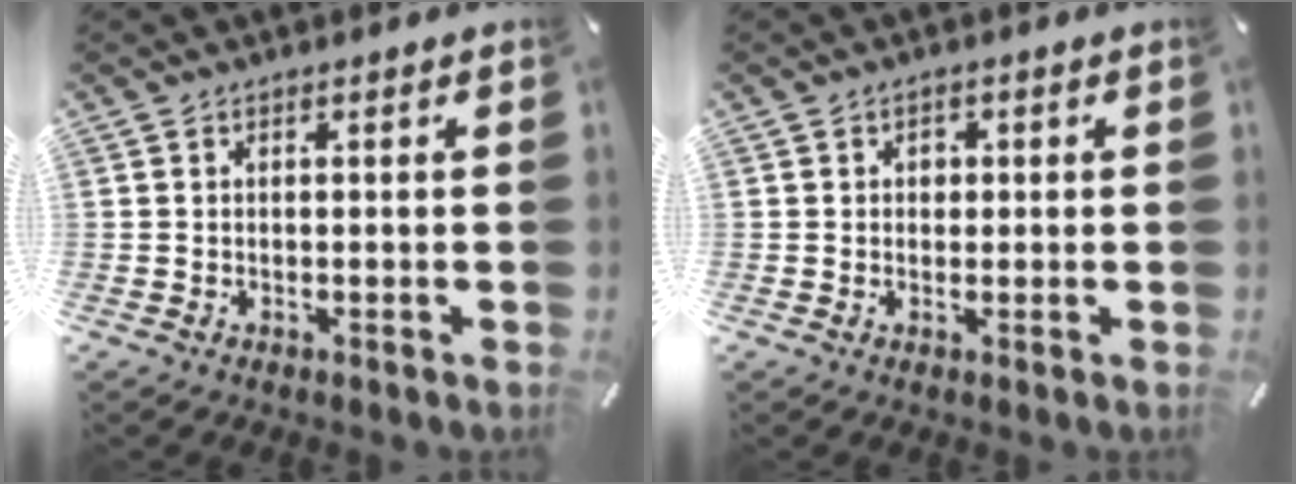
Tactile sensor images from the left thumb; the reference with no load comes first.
{"total": 1.7, "force": [0.1, 1.5, 0.8], "torque": [-0.001, 0.000, -0.004]}